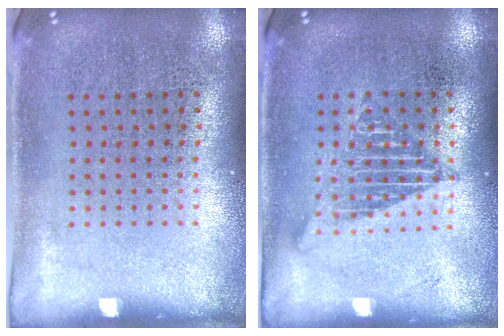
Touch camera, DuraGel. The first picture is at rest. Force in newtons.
{"total": 1.3, "press": 1.3, "slide": 0.1}